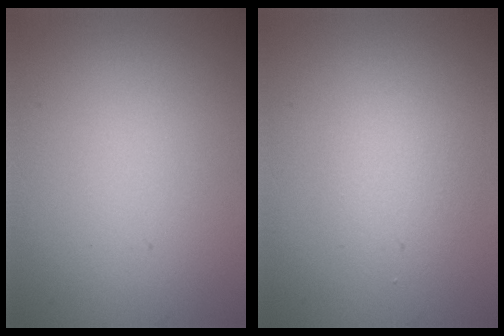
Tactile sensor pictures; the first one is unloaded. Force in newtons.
{"total": 1.9, "press": 1.9, "slide": 0.2}